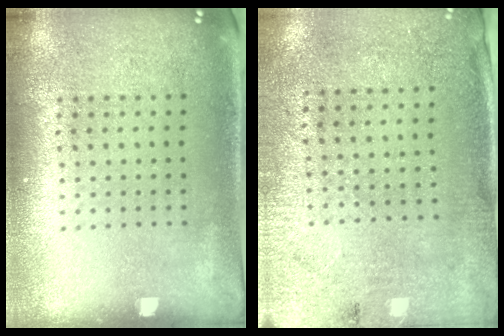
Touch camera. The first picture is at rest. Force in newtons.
{"total": 2.7, "press": 2.2, "slide": 1.6}